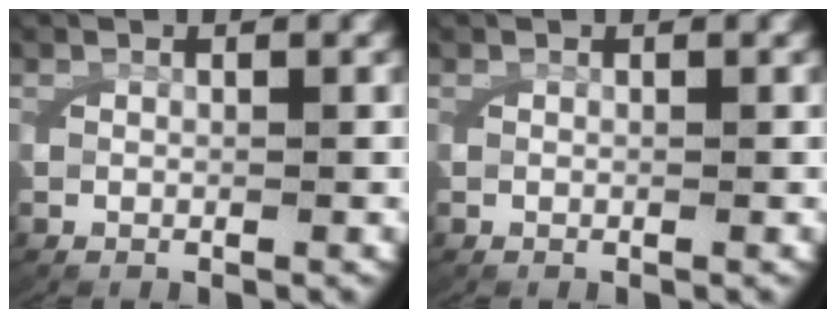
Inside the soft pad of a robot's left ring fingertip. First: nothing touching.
{"total": 0.0}